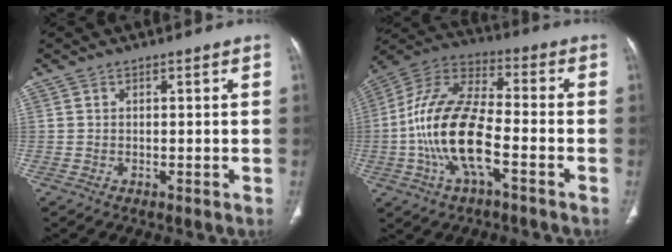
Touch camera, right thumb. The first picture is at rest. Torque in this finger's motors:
{"motor_torque": [2.55, 2.46, 2.10, -0.66, 0.63]}